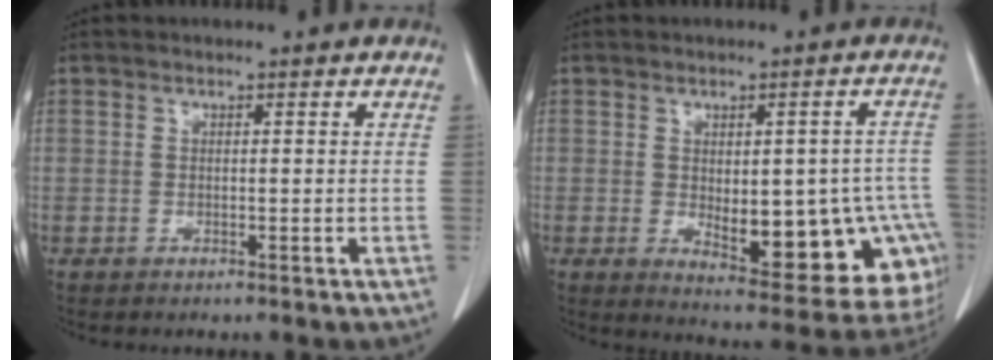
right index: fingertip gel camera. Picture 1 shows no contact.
{"total": 17.8, "force": [-4.3, 7.4, 15.5], "torque": [-0.120, 0.020, -0.031]}